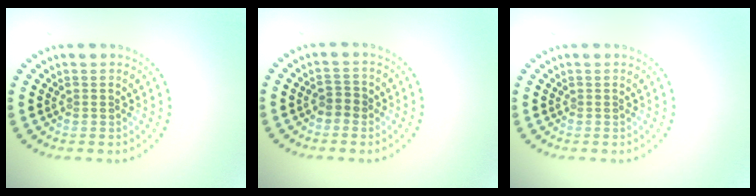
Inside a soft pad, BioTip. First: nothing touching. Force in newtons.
{"total": 0.8, "press": 0.6, "slide": 0.6}
{"total": 0.0}